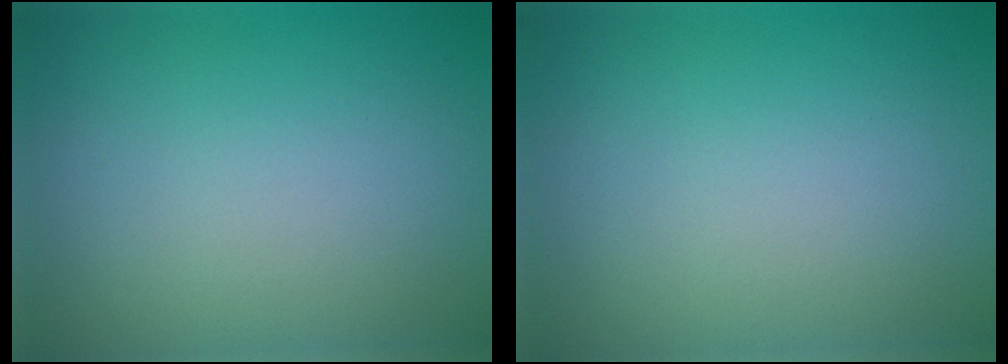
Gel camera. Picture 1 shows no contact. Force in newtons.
{"total": 0.0}